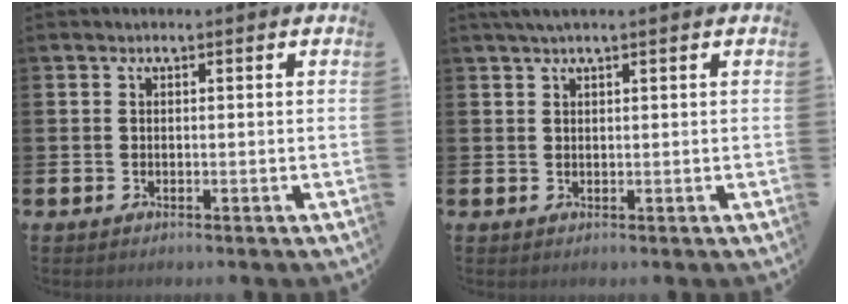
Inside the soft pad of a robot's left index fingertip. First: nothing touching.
{"total": 1.5, "force": [1.2, 0.0, 1.0], "torque": [-0.025, 0.005, 0.023]}